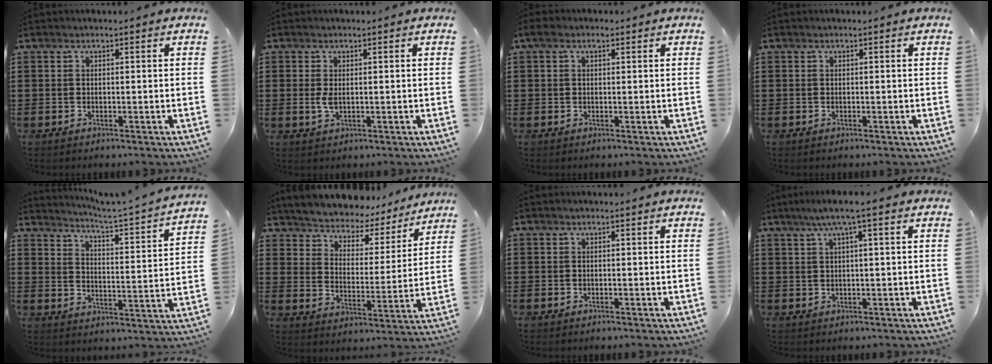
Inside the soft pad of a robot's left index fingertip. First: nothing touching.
{"total": 2.0, "force": [0.2, 0.8, 1.9], "torque": [-0.052, -0.005, -0.001]}
{"total": 1.9, "force": [0.6, 1.1, 1.4], "torque": [-0.023, 0.005, 0.006]}
{"total": 0.0}
{"total": 3.3, "force": [3.0, -0.9, 1.0], "torque": [-0.040, -0.035, 0.038]}
{"total": 4.4, "force": [4.3, 1.0, 0.0], "torque": [-0.031, -0.042, 0.067]}
{"total": 0.0}
{"total": 3.6, "force": [1.6, -0.3, 3.2], "torque": [-0.063, -0.001, 0.025]}